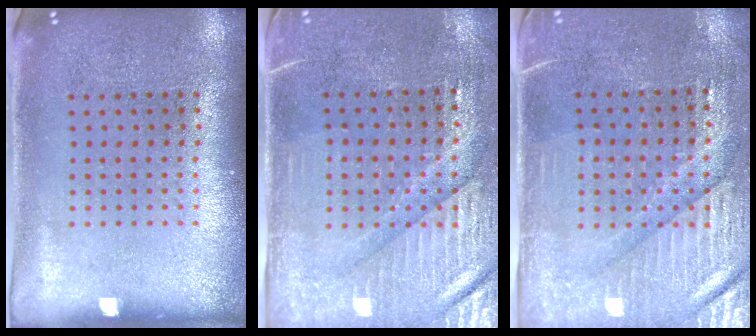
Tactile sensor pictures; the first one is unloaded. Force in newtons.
{"total": 3.5, "press": 3.2, "slide": 1.4}
{"total": 3.5, "press": 3.2, "slide": 1.4}